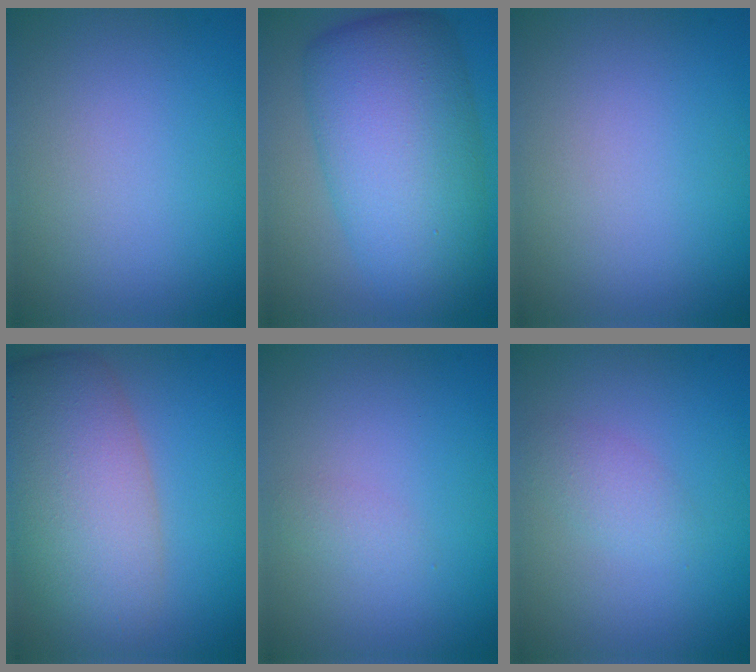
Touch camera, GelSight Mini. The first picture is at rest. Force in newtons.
{"total": 10.6, "press": 10.6, "slide": 0.3}
{"total": 0.0}
{"total": 9.2, "press": 9.2, "slide": 0.5}
{"total": 0.8, "press": 0.8, "slide": 0.0}
{"total": 1.7, "press": 1.7, "slide": 0.1}